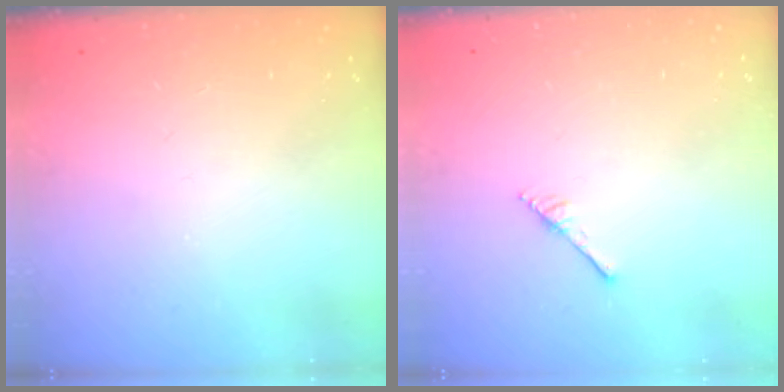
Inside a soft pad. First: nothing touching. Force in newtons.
{"total": 2.9, "press": 2.9, "slide": 0.2}